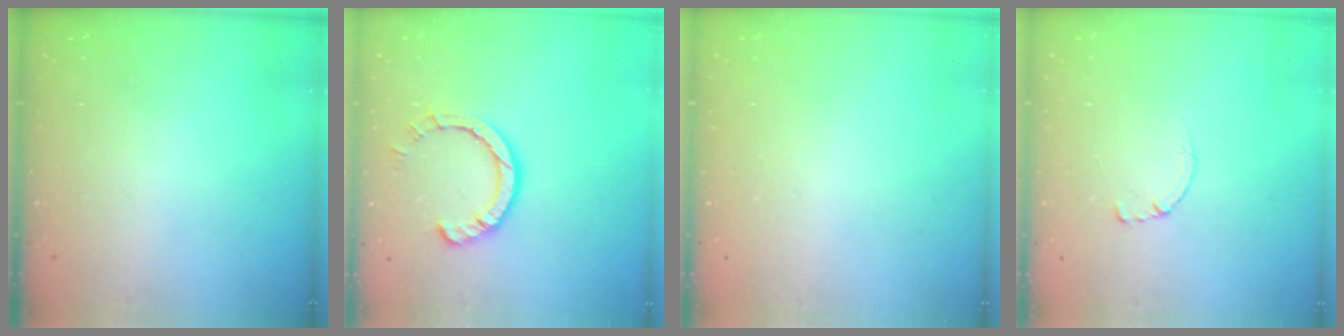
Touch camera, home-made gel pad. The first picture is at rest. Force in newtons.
{"total": 7.5, "press": 7.4, "slide": 0.9}
{"total": 2.6, "press": 2.6, "slide": 0.2}
{"total": 0.7, "press": 0.6, "slide": 0.1}